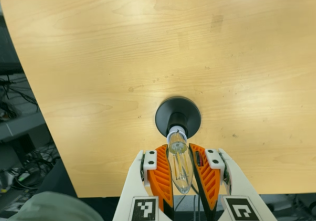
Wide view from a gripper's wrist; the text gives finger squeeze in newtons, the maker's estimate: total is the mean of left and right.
{"total": 19.3, "left": 20.2, "right": 18.5}